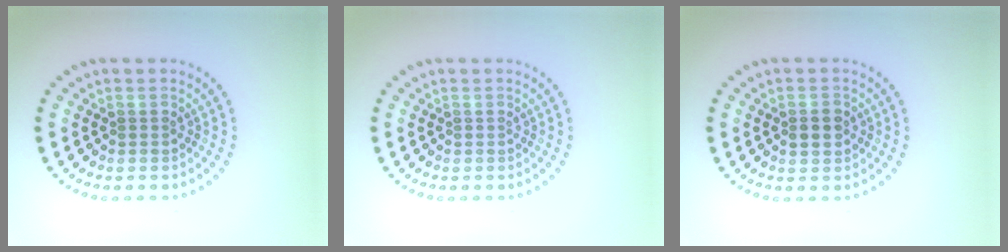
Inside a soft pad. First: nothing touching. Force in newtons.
{"total": 0.0}
{"total": 1.6, "press": 1.6, "slide": 0.2}